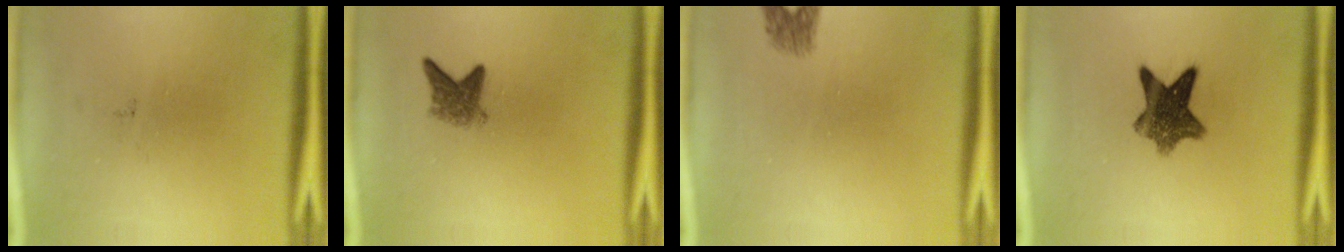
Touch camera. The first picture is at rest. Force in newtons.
{"total": 3.1}
{"total": 1.8}
{"total": 8.7}